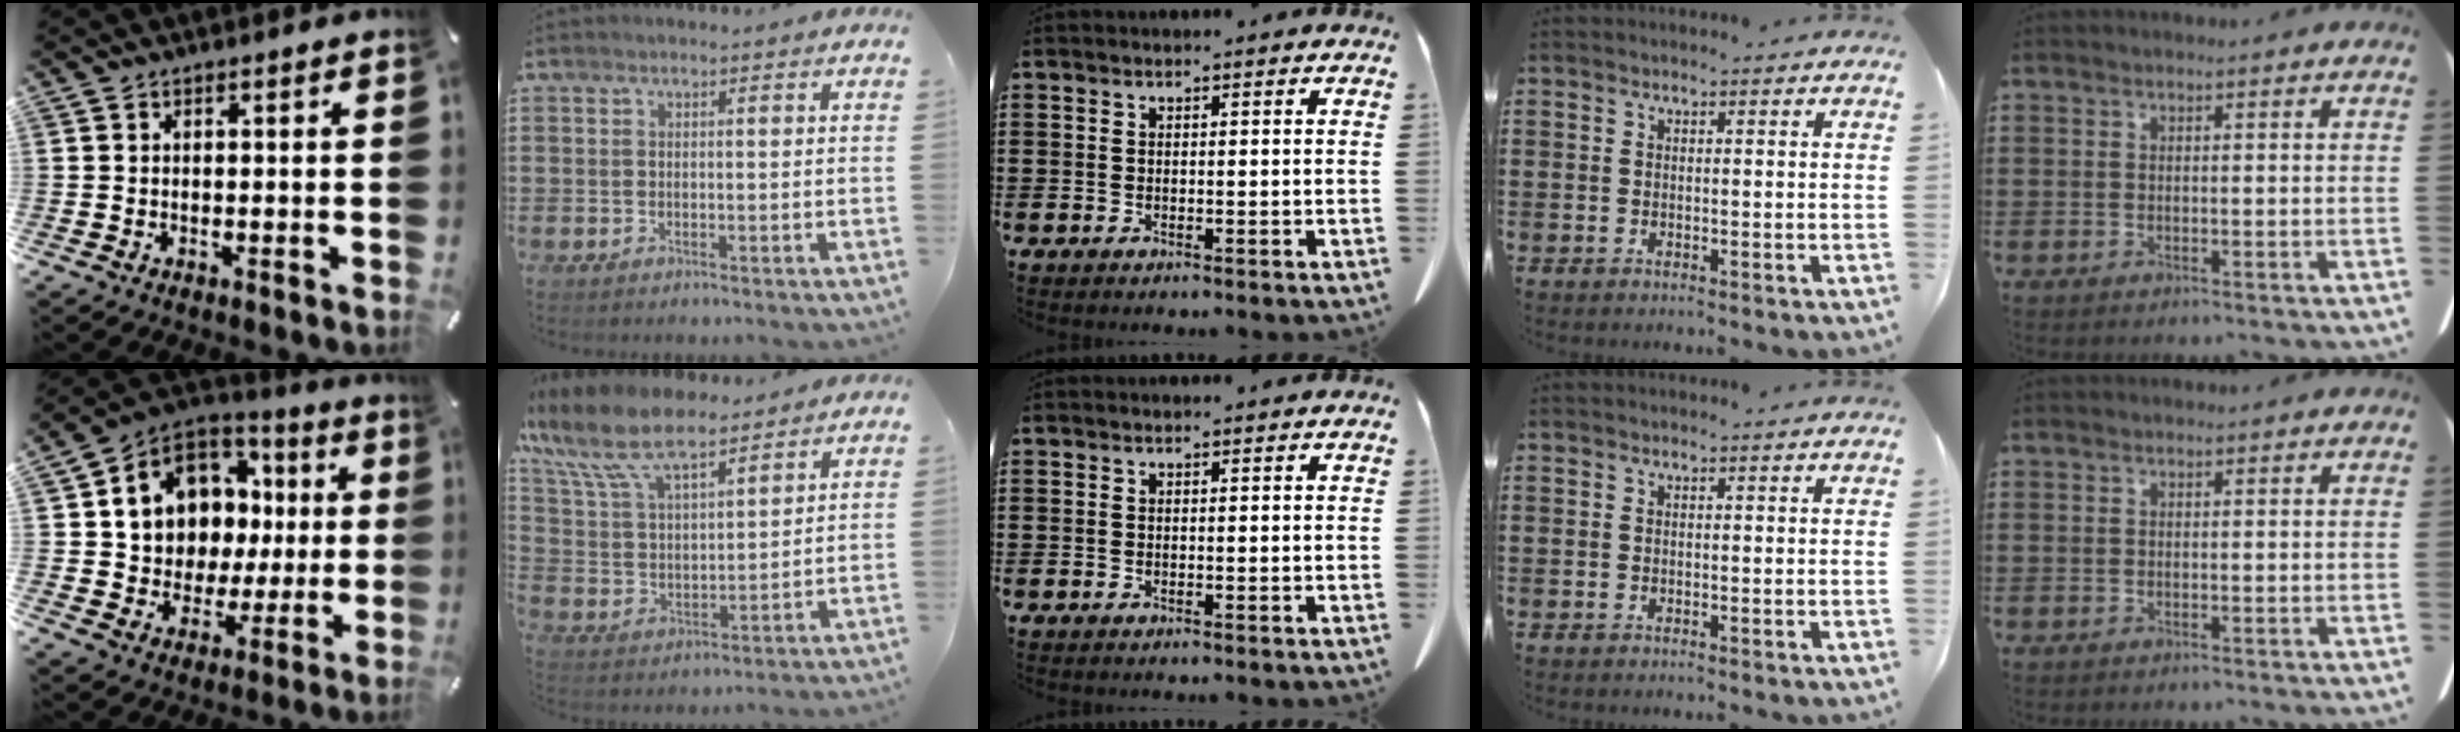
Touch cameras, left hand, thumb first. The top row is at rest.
{"thumb": {"total": 11.5, "force": [3.3, 10.3, 3.9], "torque": [-0.085, -0.036, 0.076]}, "index": {"total": 11.1, "force": [8.4, 3.9, 6.2], "torque": [-0.156, -0.027, 0.149]}}